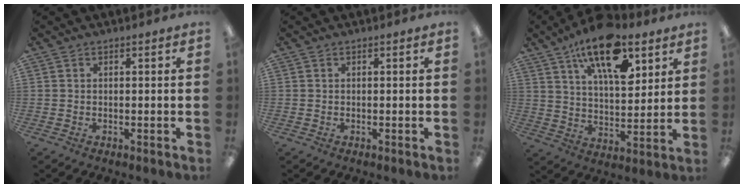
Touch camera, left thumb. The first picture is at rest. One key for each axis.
{"total": 0.0}
{"total": 18.0, "fx": 10.8, "fy": 8.1, "fz": 11.9, "tx": -0.184, "ty": -0.048, "tz": 0.180}